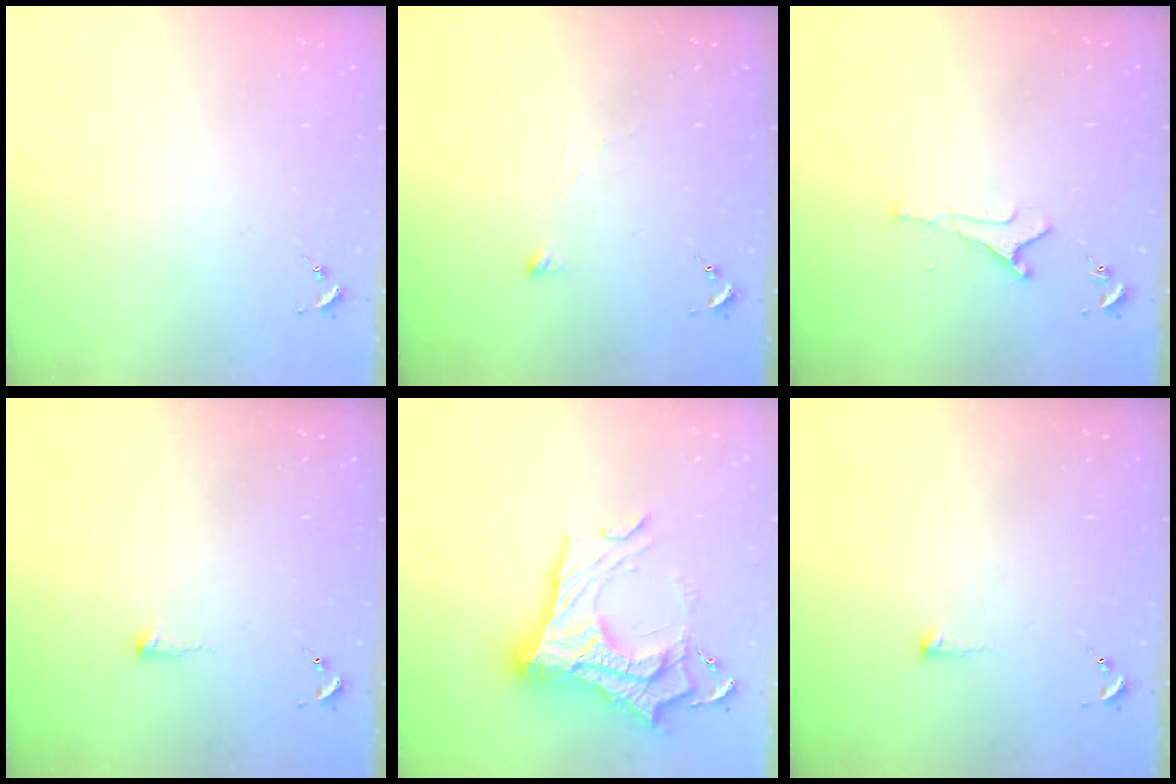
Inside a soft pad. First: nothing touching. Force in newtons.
{"total": 2.9, "press": 2.9, "slide": 0.3}
{"total": 4.8, "press": 4.7, "slide": 0.8}
{"total": 4.6, "press": 4.5, "slide": 0.8}
{"total": 26.5, "press": 26.4, "slide": 2.0}
{"total": 4.2, "press": 4.1, "slide": 0.8}